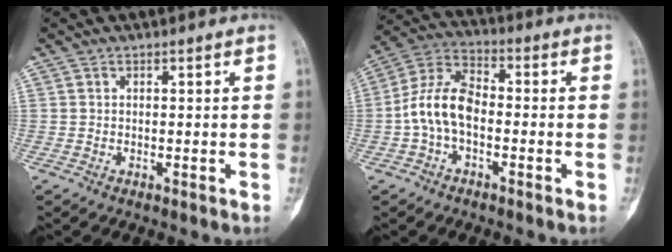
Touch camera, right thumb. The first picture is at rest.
{"total": 10.1, "force": [-1.7, 5.9, 8.0], "torque": [-0.154, 0.036, -0.045]}